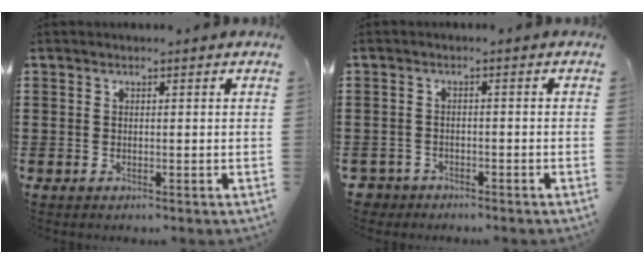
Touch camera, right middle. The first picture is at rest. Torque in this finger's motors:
{"motor_torque": [-0.43, 0.10, 0.03, -0.03]}